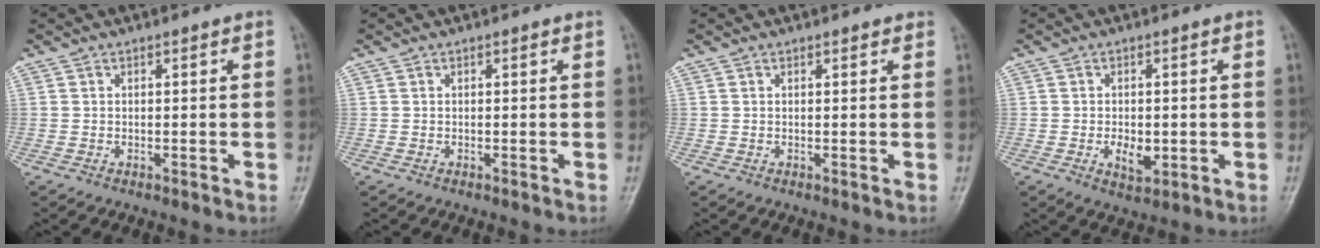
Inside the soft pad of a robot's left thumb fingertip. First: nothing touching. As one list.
[{"total": 0.0}, {"total": 0.8, "force": [0.6, 0.3, 0.3], "torque": [-0.003, -0.003, 0.005]}, {"total": 4.3, "force": [-0.8, 2.5, 3.4], "torque": [-0.048, -0.005, -0.008]}]